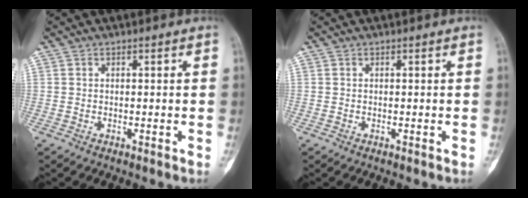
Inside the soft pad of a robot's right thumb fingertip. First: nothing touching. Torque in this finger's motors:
{"motor_torque": [0.00, 0.01, 0.07, 0.03, 0.01]}